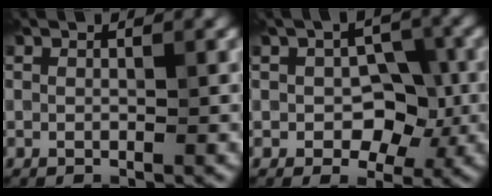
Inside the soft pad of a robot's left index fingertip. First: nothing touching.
{"total": 4.6, "force": [-0.6, 3.1, 3.4], "torque": [-0.038, -0.001, -0.011]}